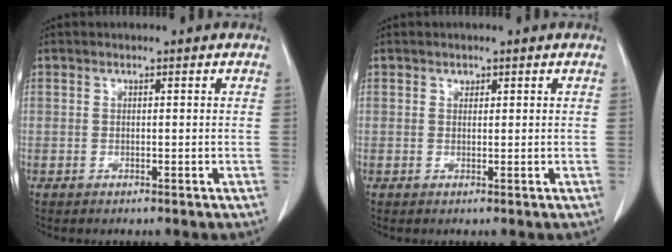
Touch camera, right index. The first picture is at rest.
{"total": 0.7, "force": [0.4, 0.5, 0.2], "torque": [0.001, -0.002, 0.005]}